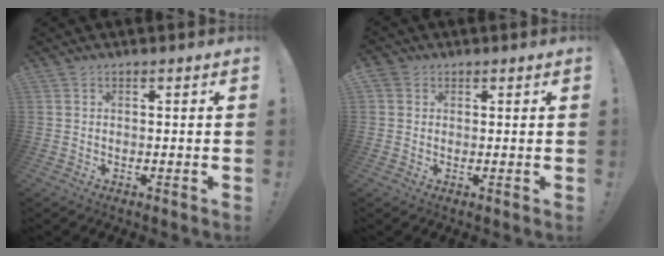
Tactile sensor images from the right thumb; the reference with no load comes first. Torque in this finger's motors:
{"motor_torque": [0.58, 0.68, 0.26, -0.28, 0.03]}